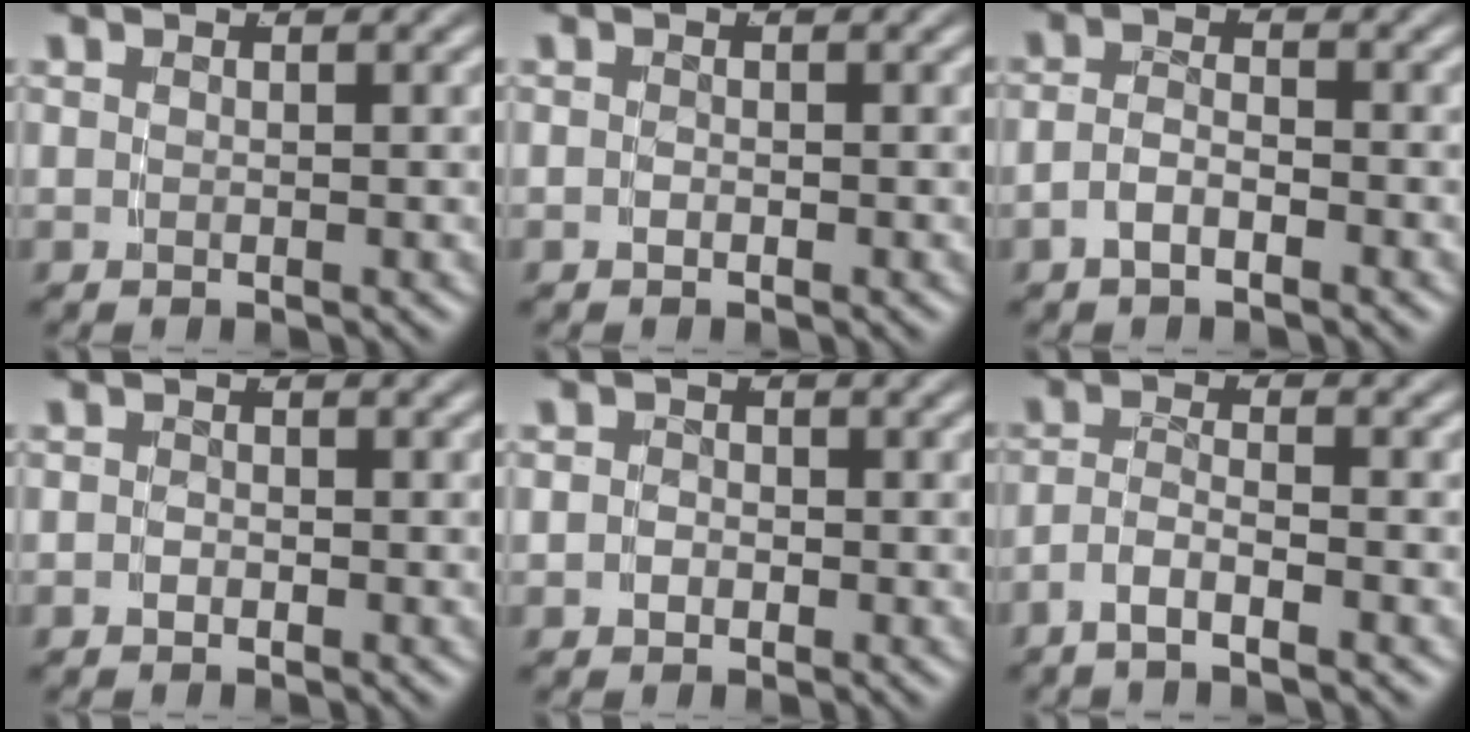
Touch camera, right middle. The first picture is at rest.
{"total": 0.6, "force": [-0.5, 0.0, 0.1], "torque": [-0.005, -0.003, -0.008]}
{"total": 2.2, "force": [-1.4, 0.9, 1.4], "torque": [-0.031, -0.006, -0.024]}
{"total": 0.7, "force": [-0.6, 0.3, 0.1], "torque": [-0.006, -0.005, -0.010]}
{"total": 1.6, "force": [-0.6, 1.4, 0.4], "torque": [-0.013, -0.009, -0.009]}
{"total": 2.7, "force": [-1.9, 0.5, 1.9], "torque": [-0.042, -0.009, -0.031]}